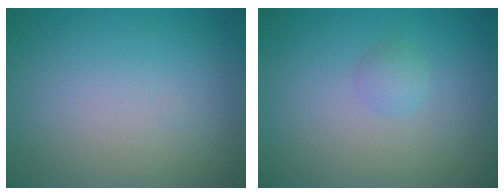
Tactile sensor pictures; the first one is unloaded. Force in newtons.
{"total": 1.1, "press": 1.1, "slide": 0.0}